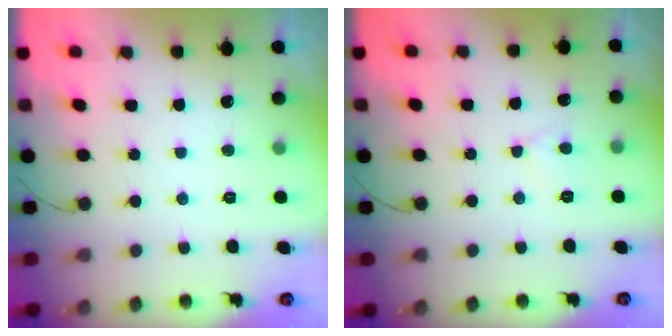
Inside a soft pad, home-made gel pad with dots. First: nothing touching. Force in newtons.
{"total": 4.9, "press": 4.8, "slide": 0.5}